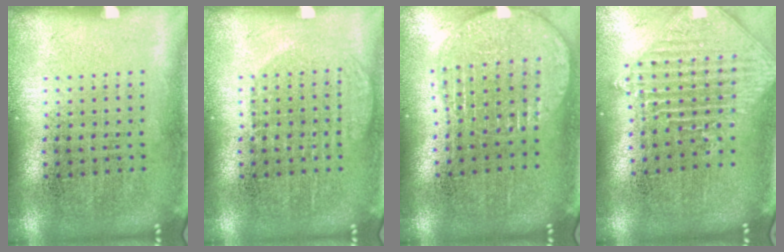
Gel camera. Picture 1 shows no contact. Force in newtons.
{"total": 1.6, "press": 1.5, "slide": 0.4}
{"total": 1.6, "press": 1.4, "slide": 0.8}
{"total": 2.0, "press": 1.7, "slide": 1.1}